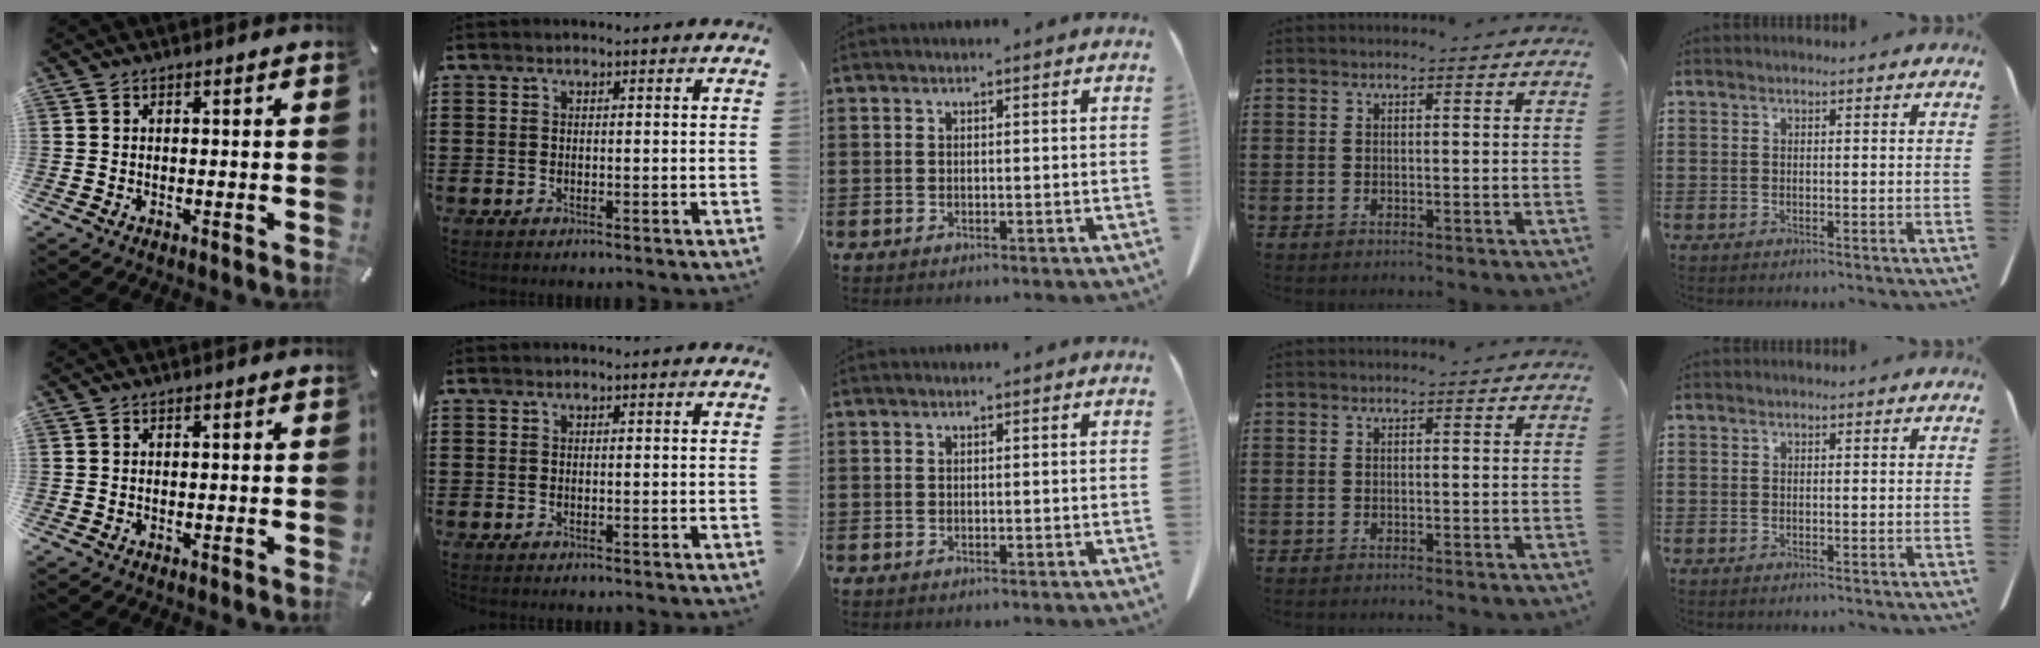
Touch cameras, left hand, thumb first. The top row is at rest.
{}